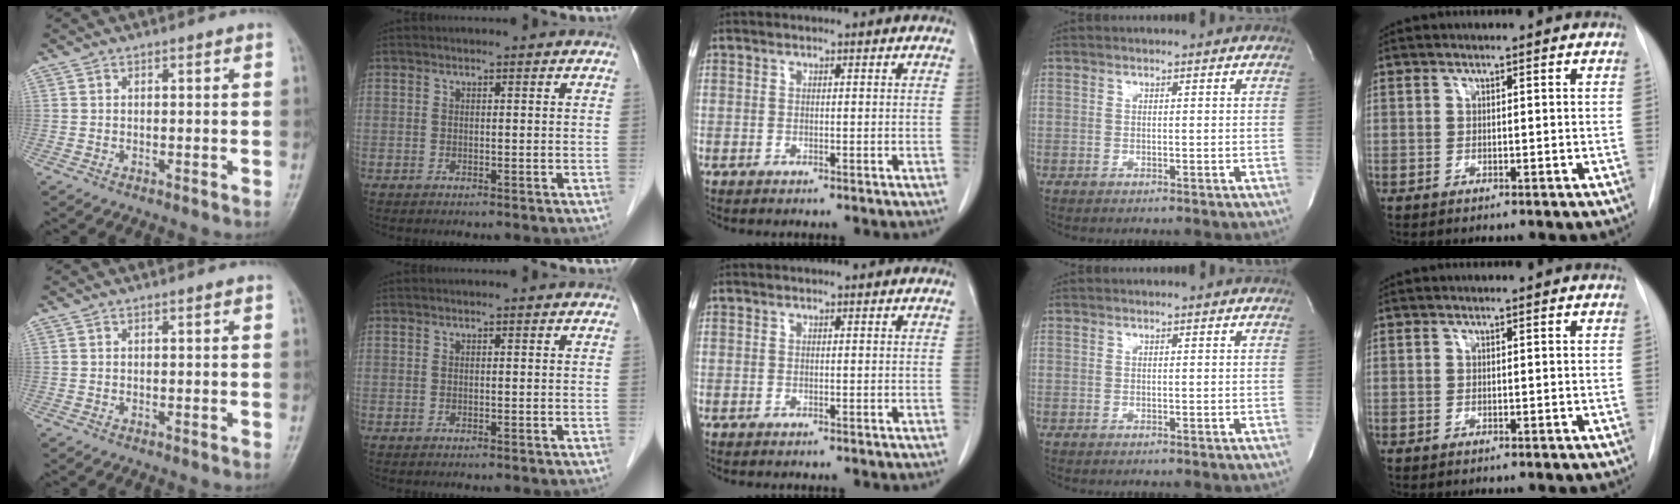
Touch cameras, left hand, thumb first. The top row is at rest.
{}